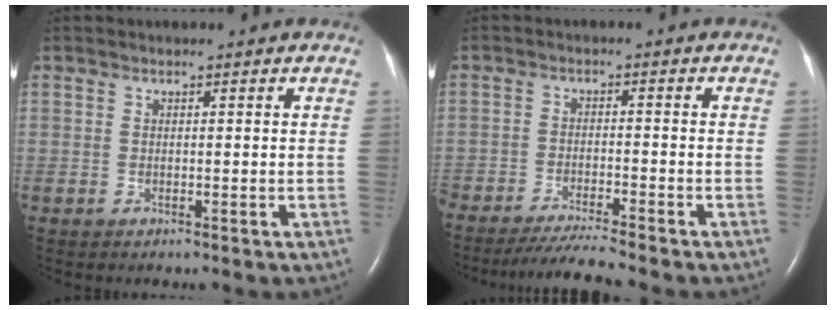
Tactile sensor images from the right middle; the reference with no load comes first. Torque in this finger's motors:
{"motor_torque": [1.00, -1.14, 0.28, 0.21]}